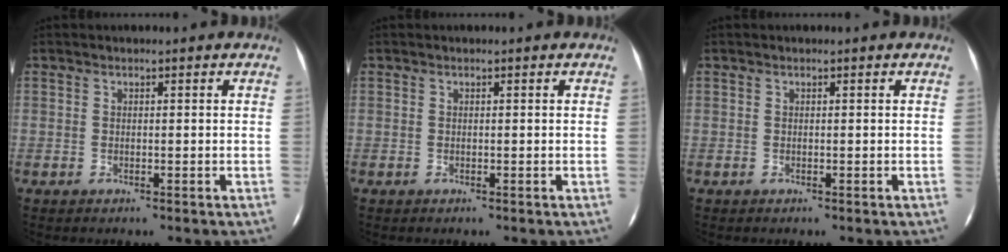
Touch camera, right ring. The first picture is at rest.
{"total": 0.0}
{"total": 0.0}